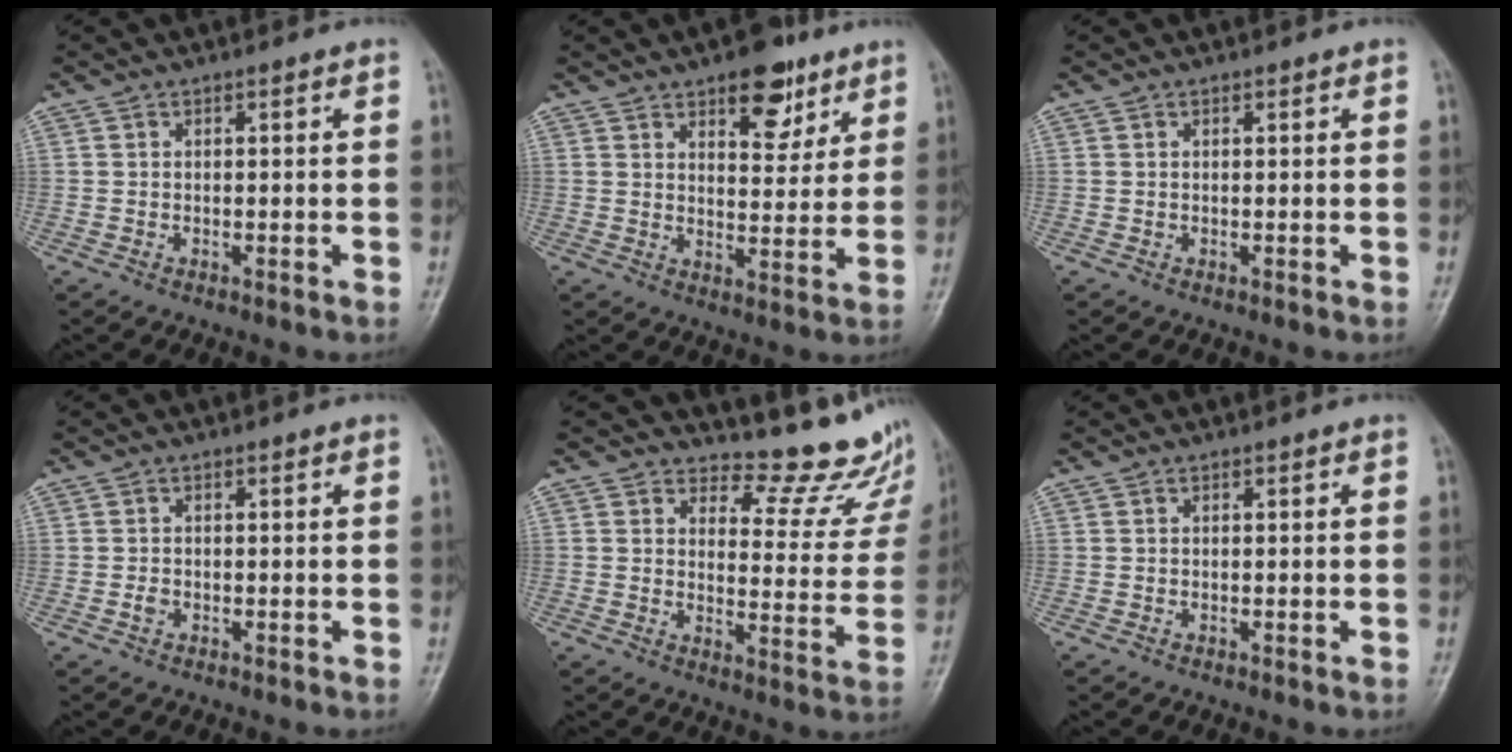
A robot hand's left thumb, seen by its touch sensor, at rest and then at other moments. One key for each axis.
{"total": 10.0, "fx": 6.1, "fy": 4.8, "fz": 6.2, "tx": -0.054, "ty": -0.032, "tz": 0.087}
{"total": 0.0}
{"total": 1.1, "fx": -0.4, "fy": 0.8, "fz": 0.6, "tx": -0.009, "ty": 0.001, "tz": -0.008}
{"total": 13.1, "fx": 12.1, "fy": 4.3, "fz": 2.6, "tx": 0.009, "ty": -0.127, "tz": 0.129}
{"total": 0.0}